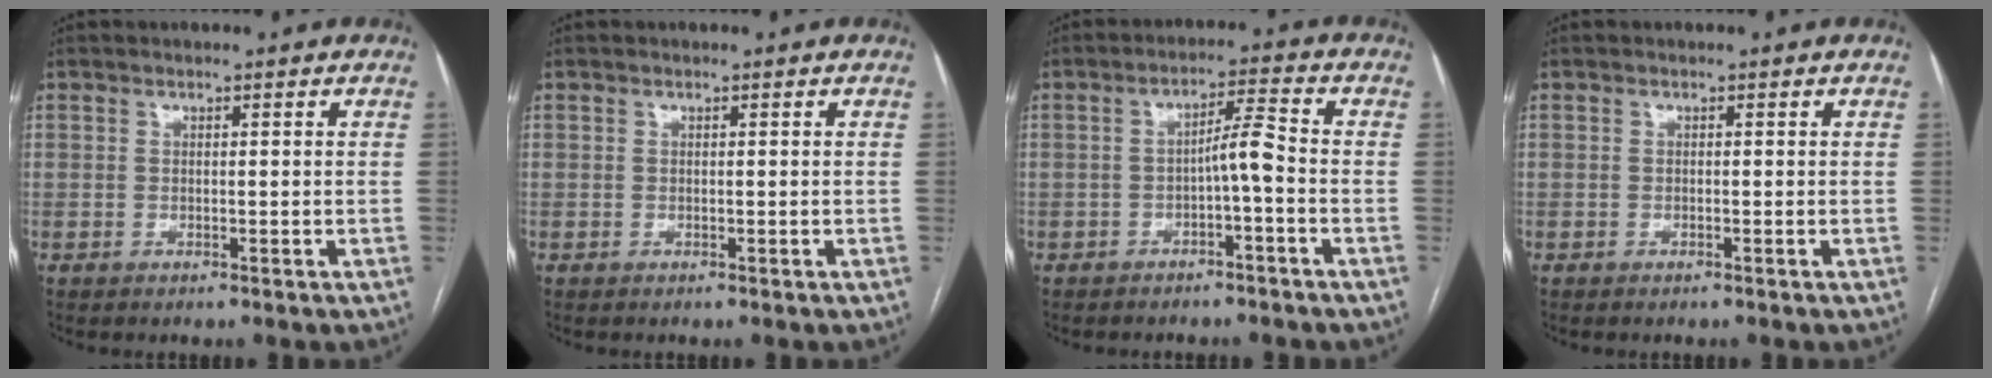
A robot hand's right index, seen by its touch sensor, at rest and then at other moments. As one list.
[{"total": 0.0}, {"total": 4.1, "force": [-1.3, 0.1, 3.9], "torque": [-0.062, 0.014, -0.020]}, {"total": 0.0}]